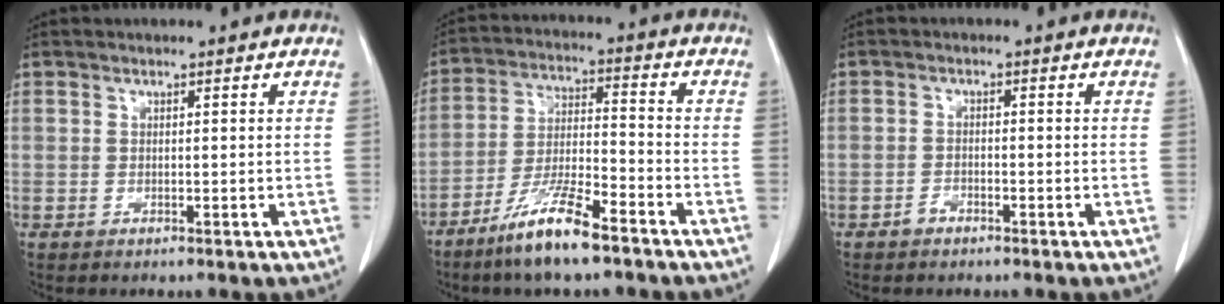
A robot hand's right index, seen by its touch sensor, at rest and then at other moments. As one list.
[{"total": 10.9, "force": [-7.6, 1.2, 7.7], "torque": [-0.153, -0.018, -0.145]}, {"total": 1.5, "force": [-1.1, 0.8, 0.6], "torque": [-0.011, 0.003, -0.018]}]